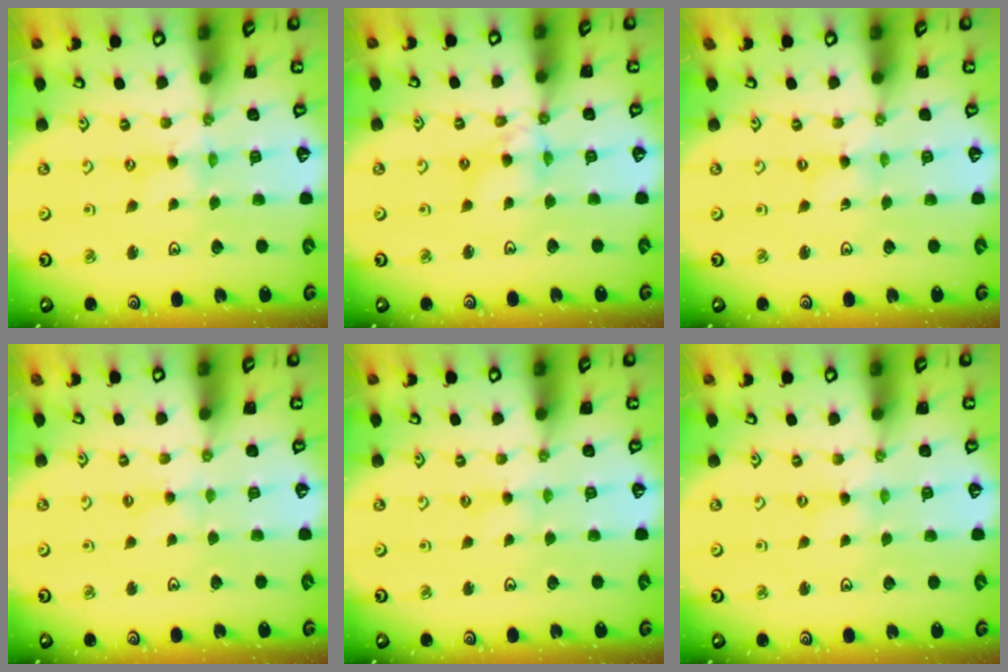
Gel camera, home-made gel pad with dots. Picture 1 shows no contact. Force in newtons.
{"total": 7.2, "press": 7.2, "slide": 0.6}
{"total": 0.0}
{"total": 2.1, "press": 2.0, "slide": 0.4}
{"total": 0.9, "press": 0.9, "slide": 0.2}
{"total": 0.7, "press": 0.6, "slide": 0.1}